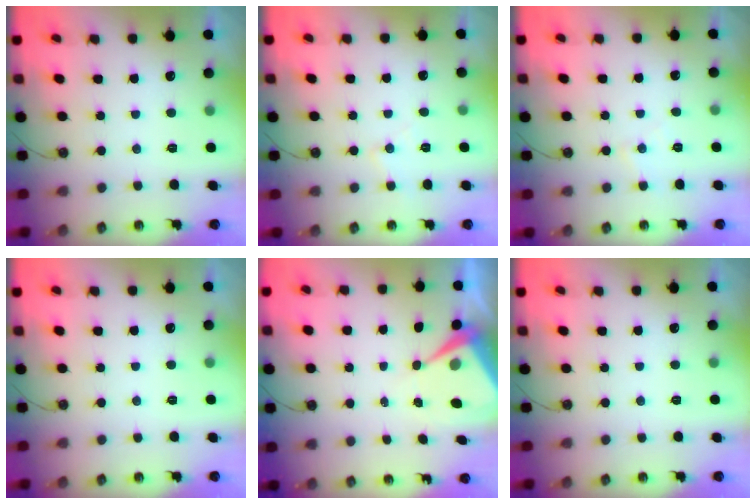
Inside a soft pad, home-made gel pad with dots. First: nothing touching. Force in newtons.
{"total": 5.6, "press": 5.6, "slide": 0.4}
{"total": 4.9, "press": 4.9, "slide": 0.5}
{"total": 0.0}
{"total": 7.3, "press": 7.3, "slide": 0.7}
{"total": 0.0}